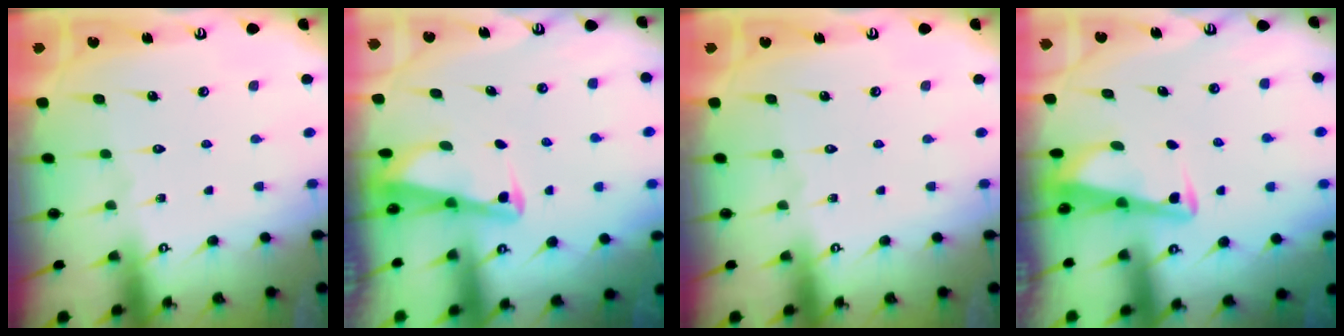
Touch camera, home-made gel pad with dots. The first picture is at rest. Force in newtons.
{"total": 2.8, "press": 2.8, "slide": 0.3}
{"total": 0.0}
{"total": 3.5, "press": 3.5, "slide": 0.3}